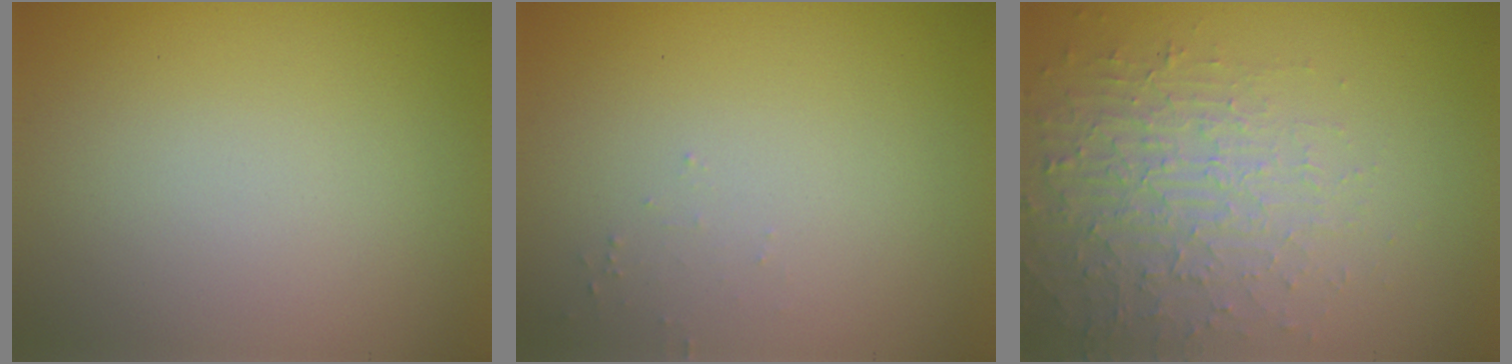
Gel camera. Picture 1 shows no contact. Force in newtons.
{"total": 0.6, "press": 0.6, "slide": 0.2}
{"total": 4.2, "press": 3.1, "slide": 2.7}